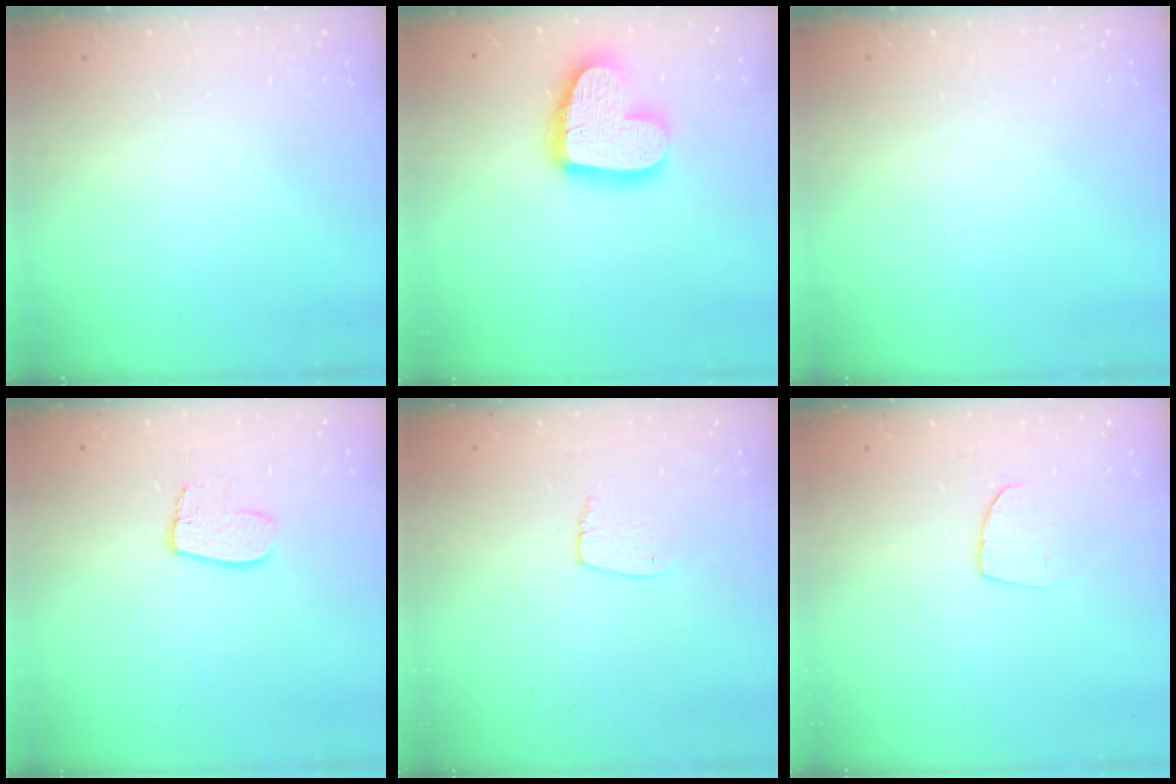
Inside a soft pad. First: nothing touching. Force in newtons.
{"total": 16.4, "press": 16.4, "slide": 1.0}
{"total": 0.0}
{"total": 8.3, "press": 8.3, "slide": 0.7}
{"total": 5.6, "press": 5.6, "slide": 0.4}
{"total": 4.2, "press": 4.2, "slide": 0.3}